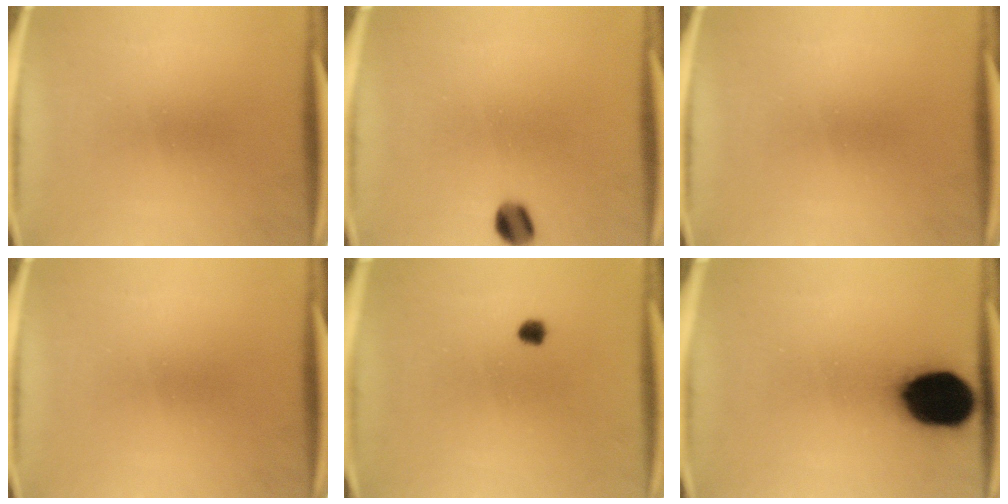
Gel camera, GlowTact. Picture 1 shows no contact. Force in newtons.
{"total": 4.3}
{"total": 0.0}
{"total": 0.0}
{"total": 1.9}
{"total": 19.8}